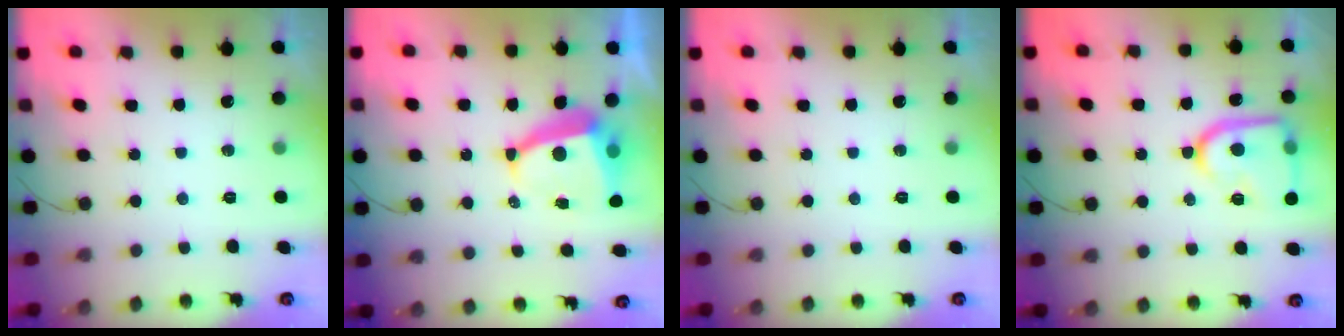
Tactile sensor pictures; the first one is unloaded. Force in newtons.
{"total": 7.9, "press": 7.8, "slide": 0.9}
{"total": 0.0}
{"total": 15.6, "press": 15.6, "slide": 1.3}